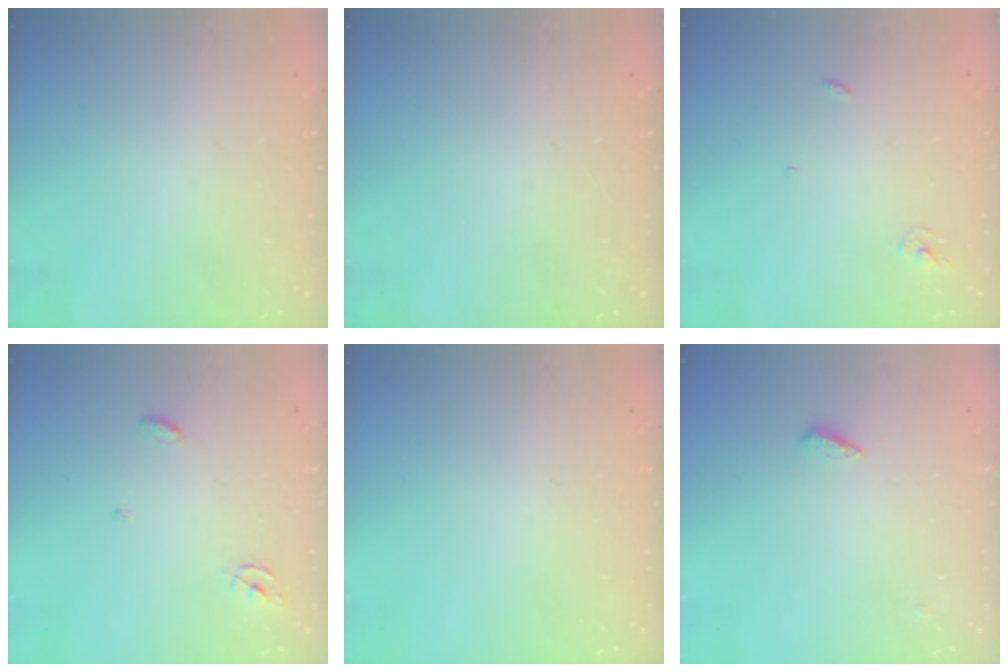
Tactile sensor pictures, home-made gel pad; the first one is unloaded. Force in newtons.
{"total": 0.0}
{"total": 2.4, "press": 2.4, "slide": 0.2}
{"total": 3.9, "press": 3.9, "slide": 0.2}
{"total": 0.0}
{"total": 3.2, "press": 3.1, "slide": 0.3}